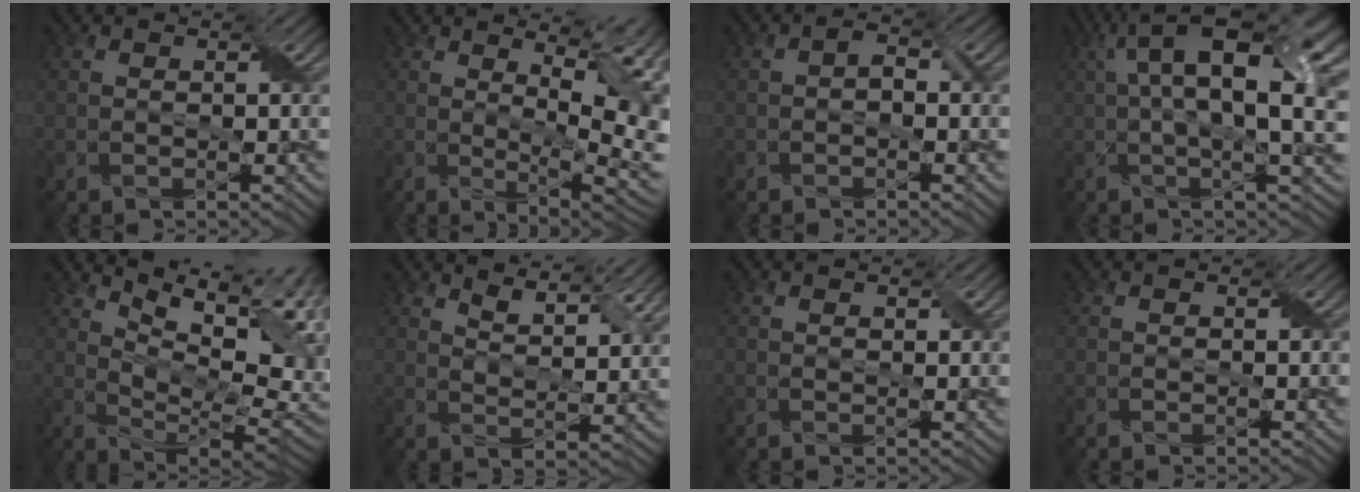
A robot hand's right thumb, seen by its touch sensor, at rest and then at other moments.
{"total": 11.3, "force": [3.0, 3.1, 10.4], "torque": [-0.154, 0.013, 0.050]}
{"total": 1.6, "force": [-0.4, 0.9, 1.2], "torque": [-0.024, 0.006, -0.010]}
{"total": 15.3, "force": [4.3, 4.7, 13.9], "torque": [-0.228, 0.015, 0.073]}
{"total": 15.0, "force": [6.3, 5.8, 12.4], "torque": [-0.194, 0.019, 0.095]}
{"total": 6.0, "force": [4.7, 1.6, 3.3], "torque": [-0.070, -0.004, 0.086]}
{"total": 0.8, "force": [0.6, 0.4, 0.4], "torque": [-0.009, -0.001, 0.012]}
{"total": 0.0}